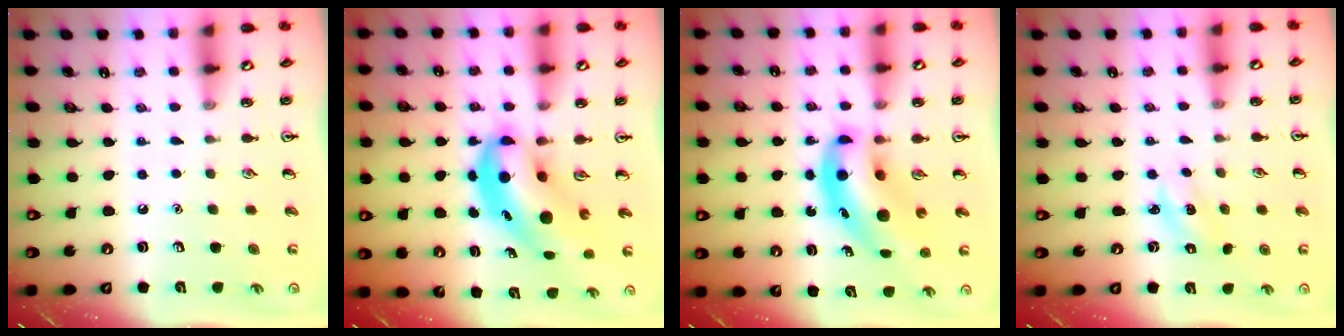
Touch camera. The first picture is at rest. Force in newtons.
{"total": 8.3, "press": 8.0, "slide": 2.2}
{"total": 10.7, "press": 10.2, "slide": 3.0}
{"total": 2.2, "press": 2.1, "slide": 0.4}